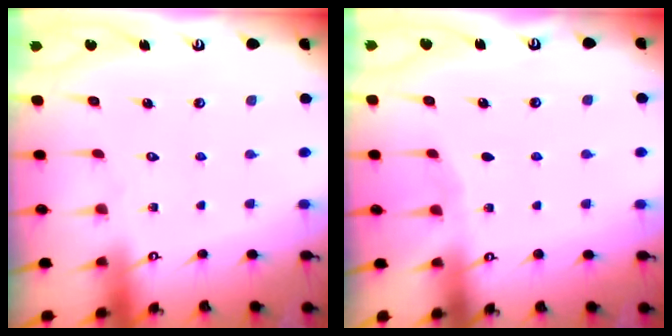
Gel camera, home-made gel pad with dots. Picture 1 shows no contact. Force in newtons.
{"total": 2.3, "press": 2.3, "slide": 0.4}